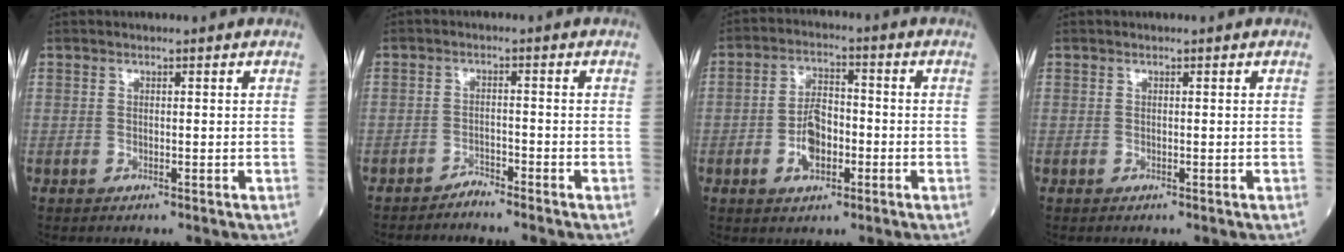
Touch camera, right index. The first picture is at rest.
{"total": 1.9, "force": [-1.9, -0.2, 0.0], "torque": [0.006, -0.005, -0.033]}
{"total": 6.6, "force": [-1.9, 3.5, 5.3], "torque": [-0.105, 0.009, -0.034]}
{"total": 0.0}